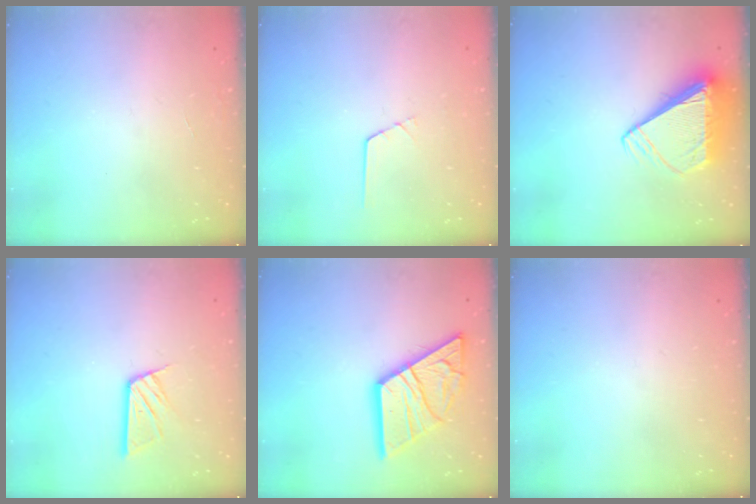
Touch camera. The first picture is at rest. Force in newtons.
{"total": 0.5, "press": 0.5, "slide": 0.2}
{"total": 8.9, "press": 8.8, "slide": 1.4}
{"total": 10.4, "press": 10.3, "slide": 1.0}
{"total": 18.9, "press": 18.8, "slide": 1.6}
{"total": 0.0}